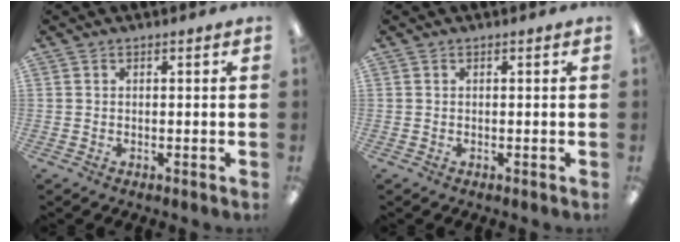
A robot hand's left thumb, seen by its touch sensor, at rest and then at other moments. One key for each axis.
{"total": 0.0}